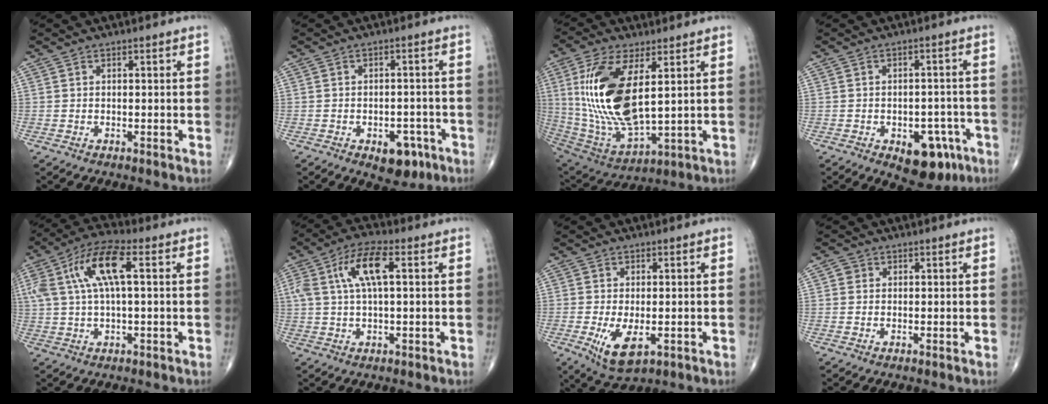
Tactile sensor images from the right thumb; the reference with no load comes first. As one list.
[{"total": 6.4, "force": [-3.2, 3.7, 4.0], "torque": [-0.029, 0.018, -0.037]}, {"total": 19.8, "force": [4.2, 8.4, 17.4], "torque": [-0.361, -0.027, 0.093]}, {"total": 9.9, "force": [-4.8, 5.7, 6.5], "torque": [-0.048, 0.026, -0.055]}, {"total": 12.9, "force": [3.0, 4.5, 11.8], "torque": [-0.261, 0.033, 0.054]}, {"total": 9.1, "force": [2.2, 3.1, 8.3], "torque": [-0.179, 0.021, 0.040]}, {"total": 7.0, "force": [-2.0, 3.2, 5.8], "torque": [-0.106, -0.017, -0.024]}, {"total": 1.3, "force": [0.3, 1.2, 0.3], "torque": [0.002, 0.001, 0.001]}]